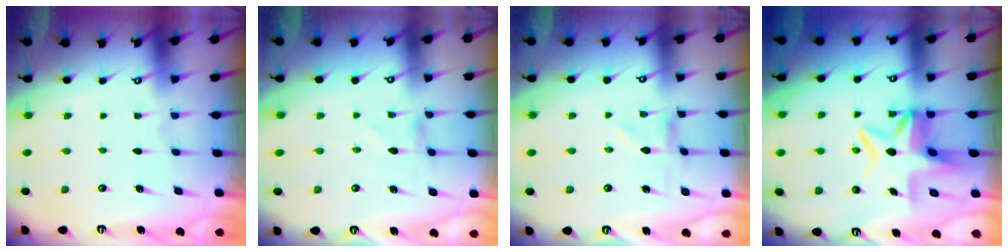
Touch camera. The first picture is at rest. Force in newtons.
{"total": 0.0}
{"total": 0.0}
{"total": 8.8, "press": 8.2, "slide": 3.1}